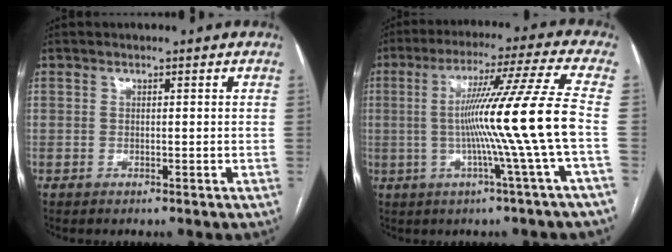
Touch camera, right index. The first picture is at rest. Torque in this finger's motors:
{"motor_torque": [1.68, -0.46, 1.05, 0.21]}